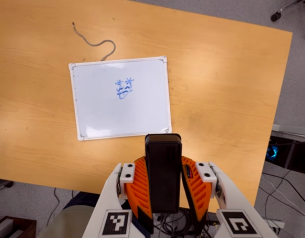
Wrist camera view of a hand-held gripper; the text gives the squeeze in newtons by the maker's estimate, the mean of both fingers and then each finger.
{"total": 9.4, "left": 7.3, "right": 11.4}